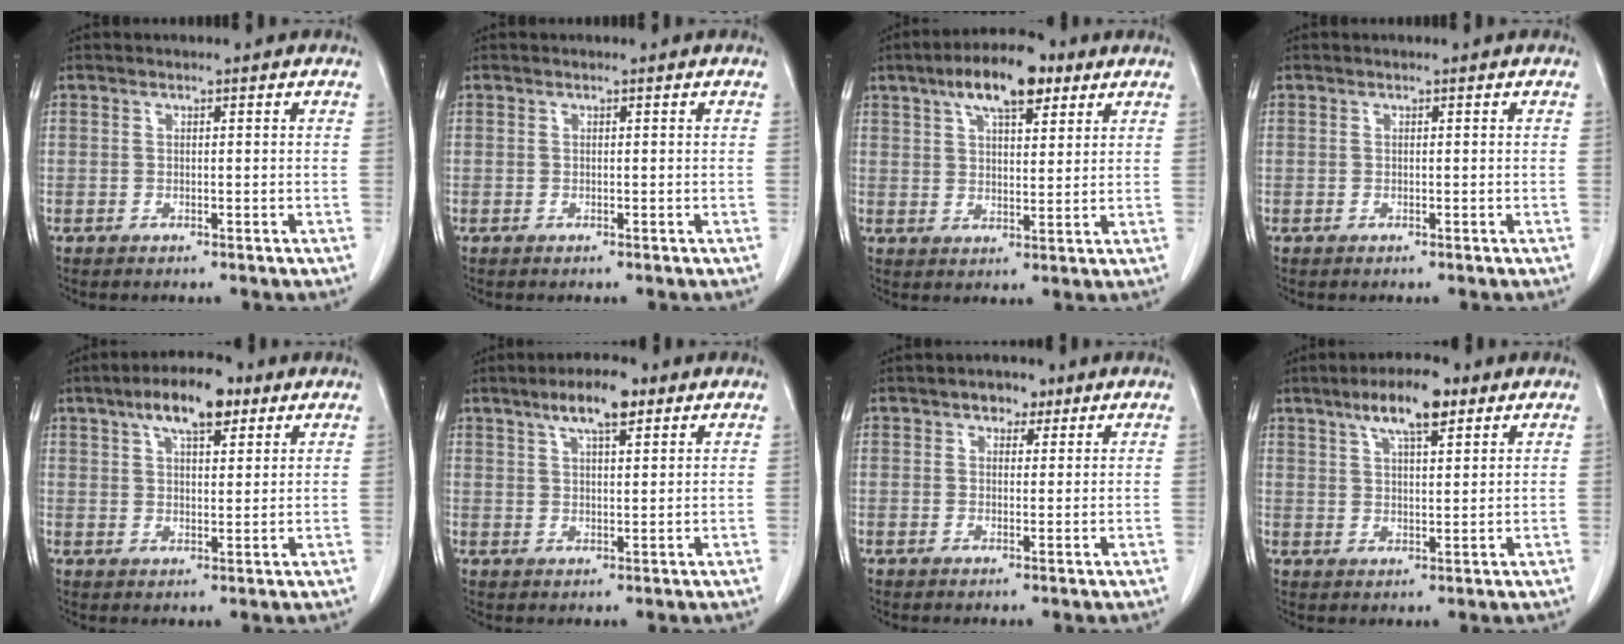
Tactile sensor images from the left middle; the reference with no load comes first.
{"total": 0.0}
{"total": 10.1, "force": [6.0, 3.5, 7.4], "torque": [-0.128, 0.021, 0.097]}
{"total": 0.0}
{"total": 8.8, "force": [5.2, 3.1, 6.4], "torque": [-0.112, 0.018, 0.085]}
{"total": 6.8, "force": [4.2, 1.7, 5.0], "torque": [-0.093, 0.010, 0.068]}
{"total": 2.9, "force": [1.7, 1.9, 1.4], "torque": [-0.022, 0.008, 0.024]}
{"total": 8.1, "force": [4.9, 2.0, 6.1], "torque": [-0.111, 0.012, 0.083]}